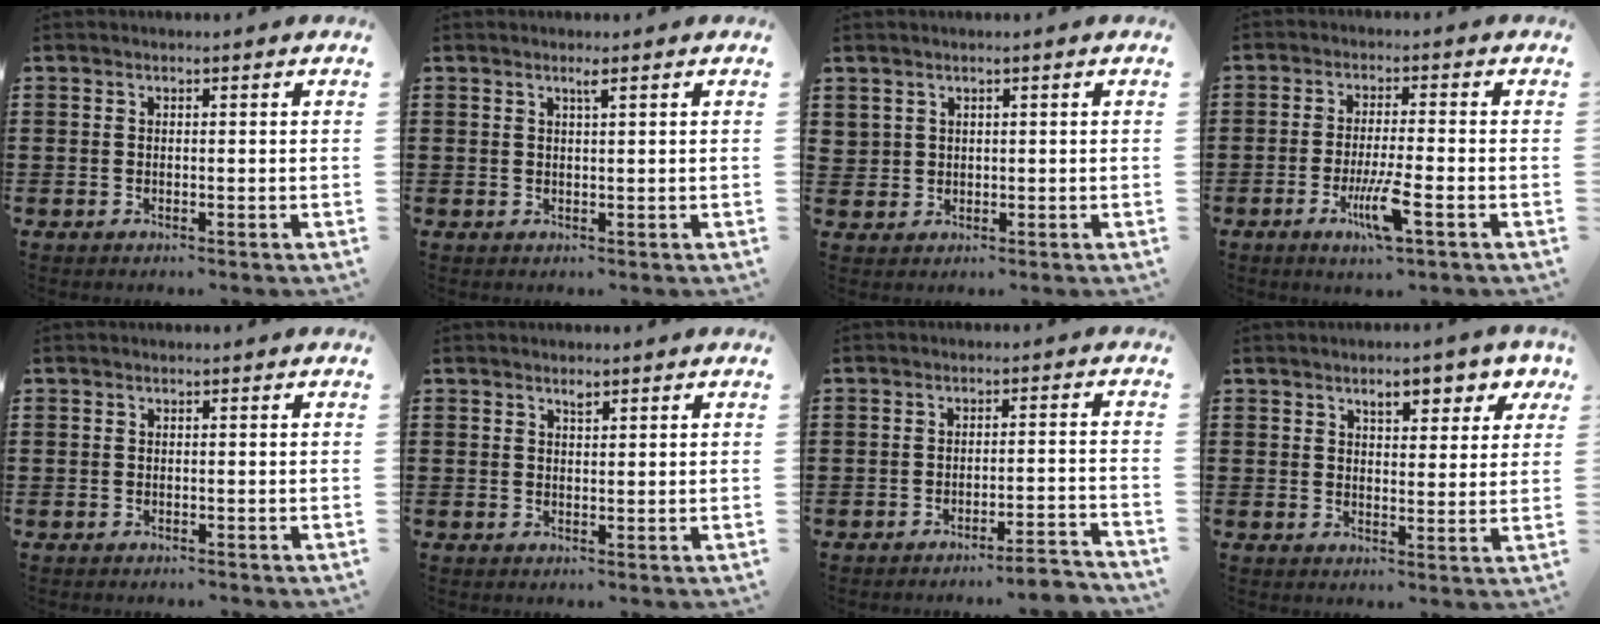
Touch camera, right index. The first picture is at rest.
{"total": 1.1, "force": [0.6, -0.1, 0.9], "torque": [-0.018, -0.002, 0.011]}
{"total": 1.7, "force": [1.2, 1.1, 0.1], "torque": [-0.007, 0.005, 0.025]}
{"total": 6.6, "force": [-3.0, 0.6, 5.8], "torque": [-0.119, -0.017, -0.056]}
{"total": 0.6, "force": [-0.4, 0.4, 0.0], "torque": [0.001, 0.004, -0.010]}
{"total": 1.0, "force": [0.7, 0.3, 0.5], "torque": [-0.012, 0.001, 0.013]}
{"total": 3.7, "force": [-3.4, -0.3, 1.5], "torque": [-0.026, -0.009, -0.067]}
{"total": 5.0, "force": [3.3, 2.0, 3.1], "torque": [-0.048, 0.001, 0.053]}